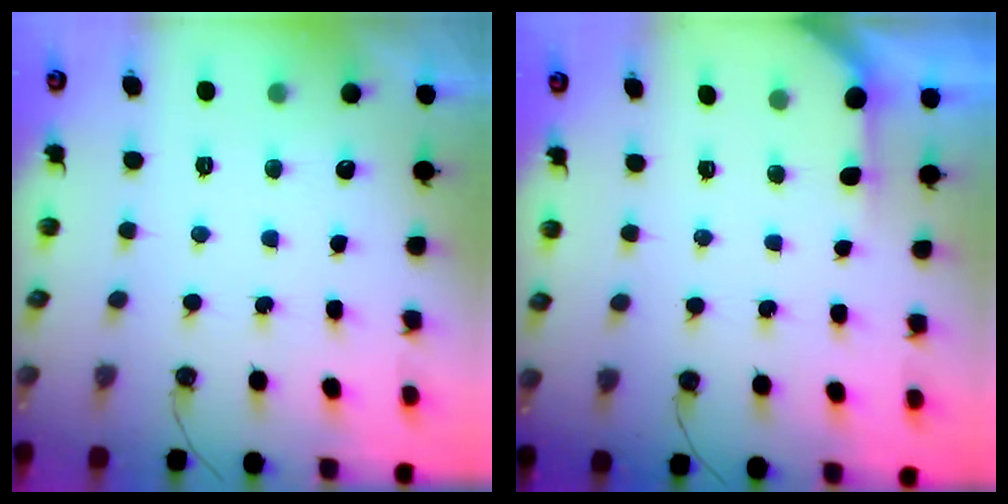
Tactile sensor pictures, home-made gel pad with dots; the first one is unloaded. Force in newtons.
{"total": 1.6, "press": 1.6, "slide": 0.2}